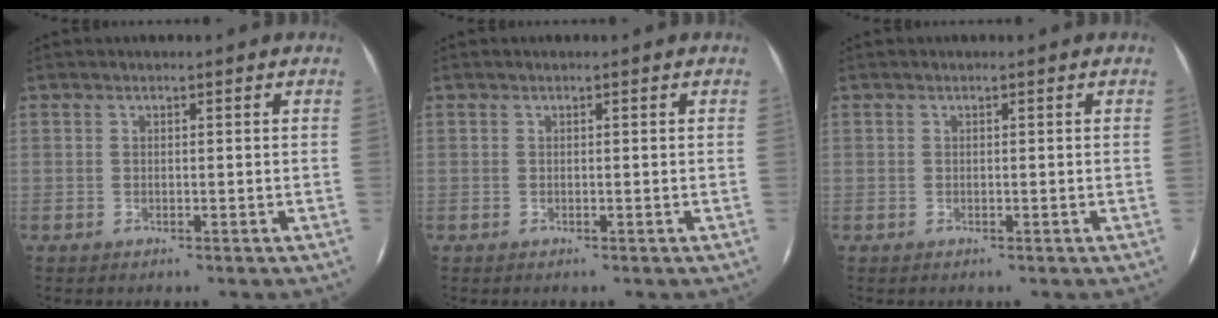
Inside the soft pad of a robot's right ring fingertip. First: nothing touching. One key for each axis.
{"total": 0.0}
{"total": 0.0}